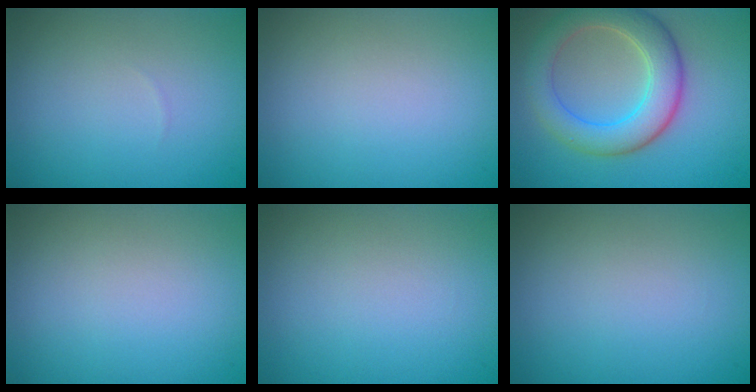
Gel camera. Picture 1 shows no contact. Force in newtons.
{"total": 0.0}
{"total": 6.2, "press": 6.2, "slide": 0.4}
{"total": 0.0}
{"total": 0.0}
{"total": 0.0}